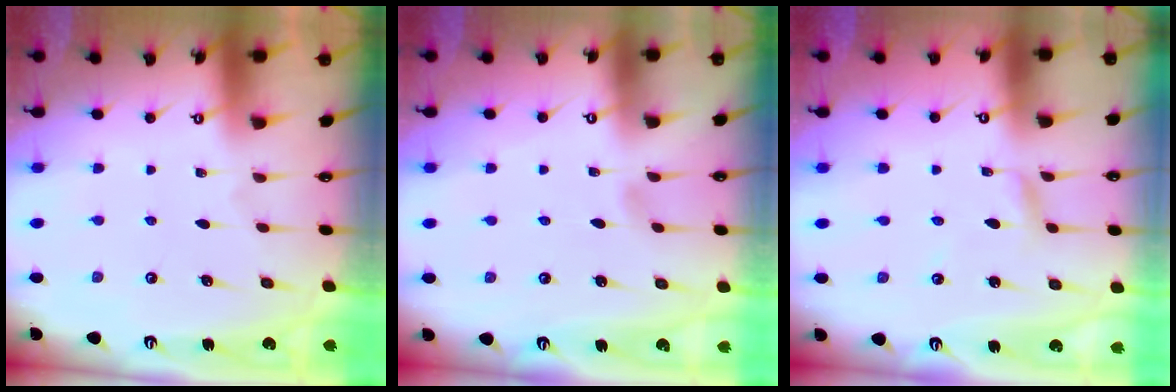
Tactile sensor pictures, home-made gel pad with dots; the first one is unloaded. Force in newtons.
{"total": 2.9, "press": 2.8, "slide": 0.3}
{"total": 2.0, "press": 2.0, "slide": 0.2}